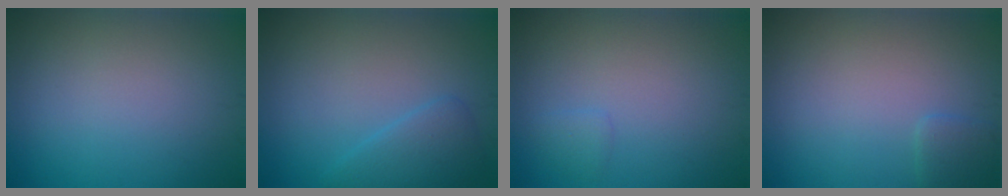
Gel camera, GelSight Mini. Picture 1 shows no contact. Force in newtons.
{"total": 2.6, "press": 2.6, "slide": 0.1}
{"total": 0.8, "press": 0.8, "slide": 0.1}
{"total": 1.2, "press": 1.2, "slide": 0.2}